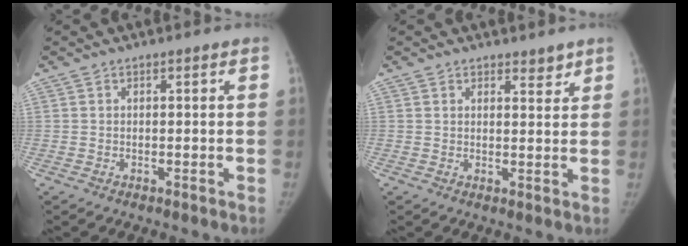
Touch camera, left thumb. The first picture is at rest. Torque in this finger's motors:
{"motor_torque": [0.49, -0.35, 0.41, -0.73, -0.03]}